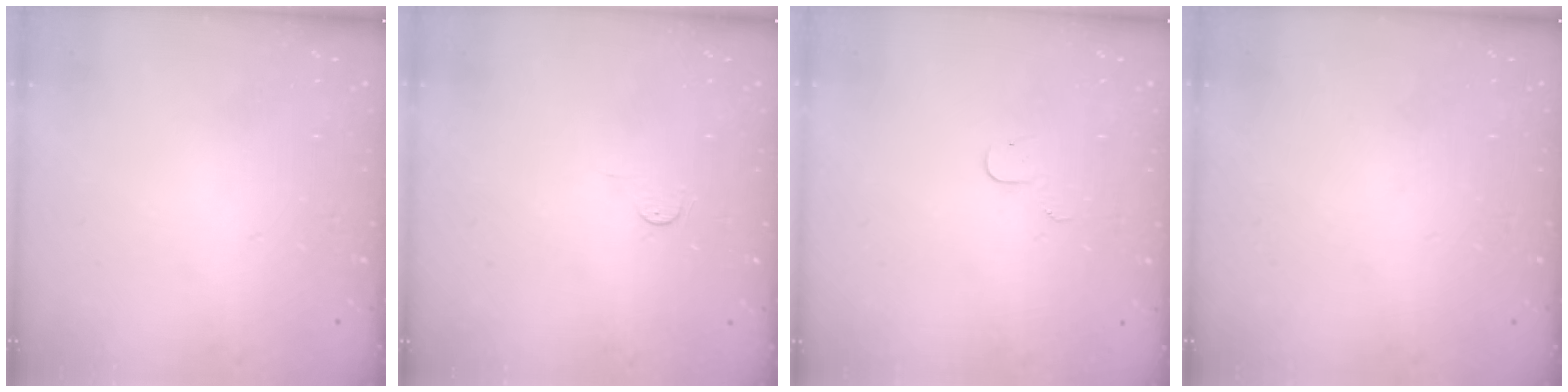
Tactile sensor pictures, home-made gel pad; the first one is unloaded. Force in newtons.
{"total": 3.4, "press": 3.4, "slide": 0.3}
{"total": 3.7, "press": 3.7, "slide": 0.4}
{"total": 0.0}